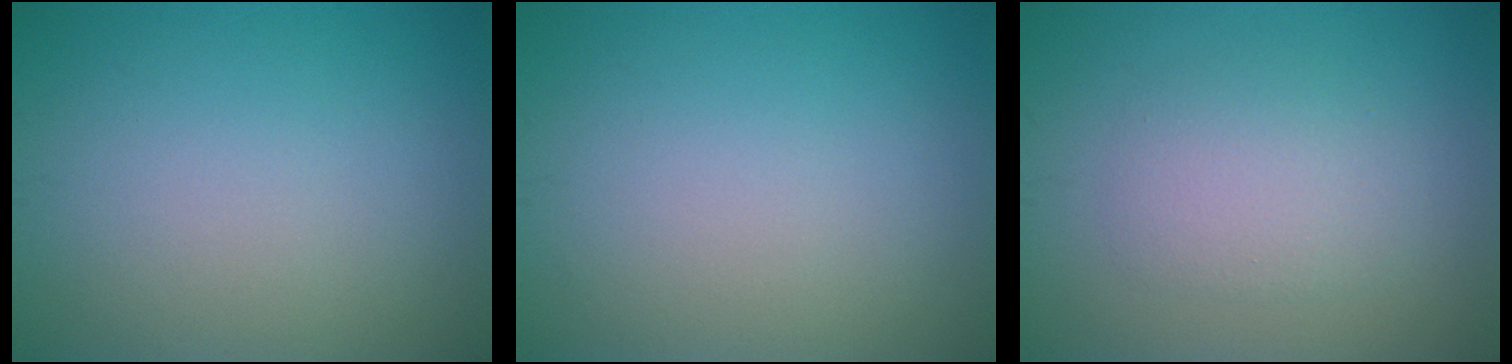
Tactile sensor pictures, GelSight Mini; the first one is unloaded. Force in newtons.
{"total": 0.0}
{"total": 2.8, "press": 2.8, "slide": 0.2}